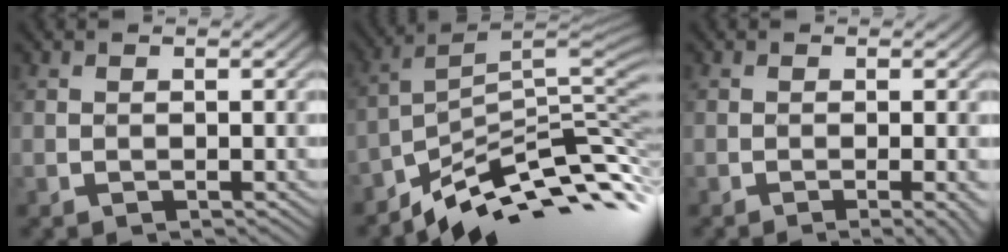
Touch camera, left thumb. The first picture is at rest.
{"total": 9.6, "force": [-5.9, 2.7, 7.1], "torque": [-0.129, 0.006, -0.102]}
{"total": 3.1, "force": [-1.1, 0.5, 2.9], "torque": [-0.034, 0.006, -0.021]}